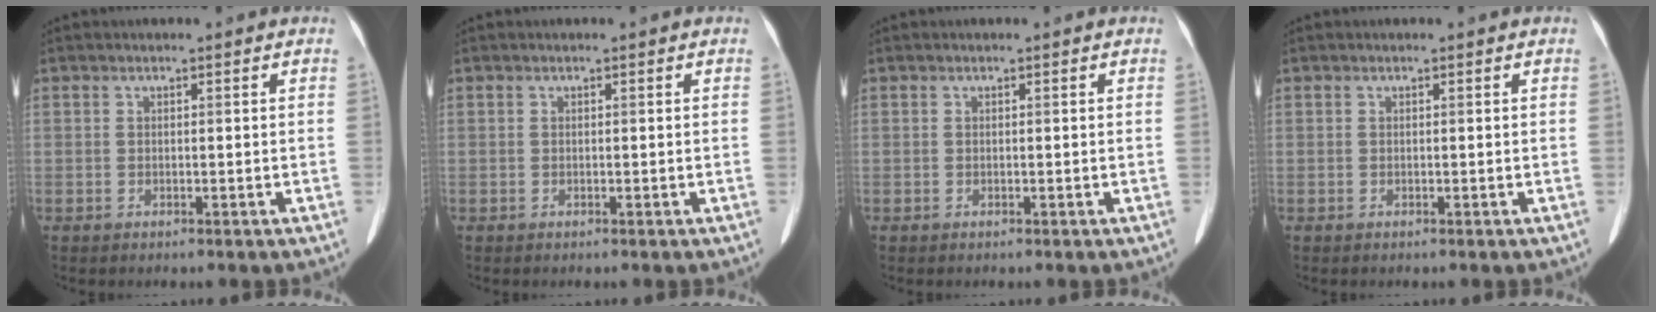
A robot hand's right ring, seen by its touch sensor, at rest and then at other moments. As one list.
[{"total": 0.0}, {"total": 0.0}, {"total": 0.0}]